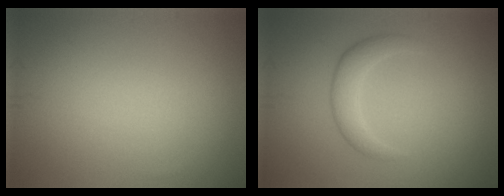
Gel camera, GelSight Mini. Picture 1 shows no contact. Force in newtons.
{"total": 2.4, "press": 2.4, "slide": 0.1}